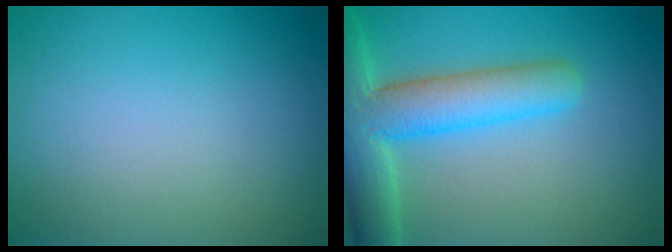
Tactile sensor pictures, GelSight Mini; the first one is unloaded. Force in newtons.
{"total": 8.1, "press": 8.0, "slide": 0.7}